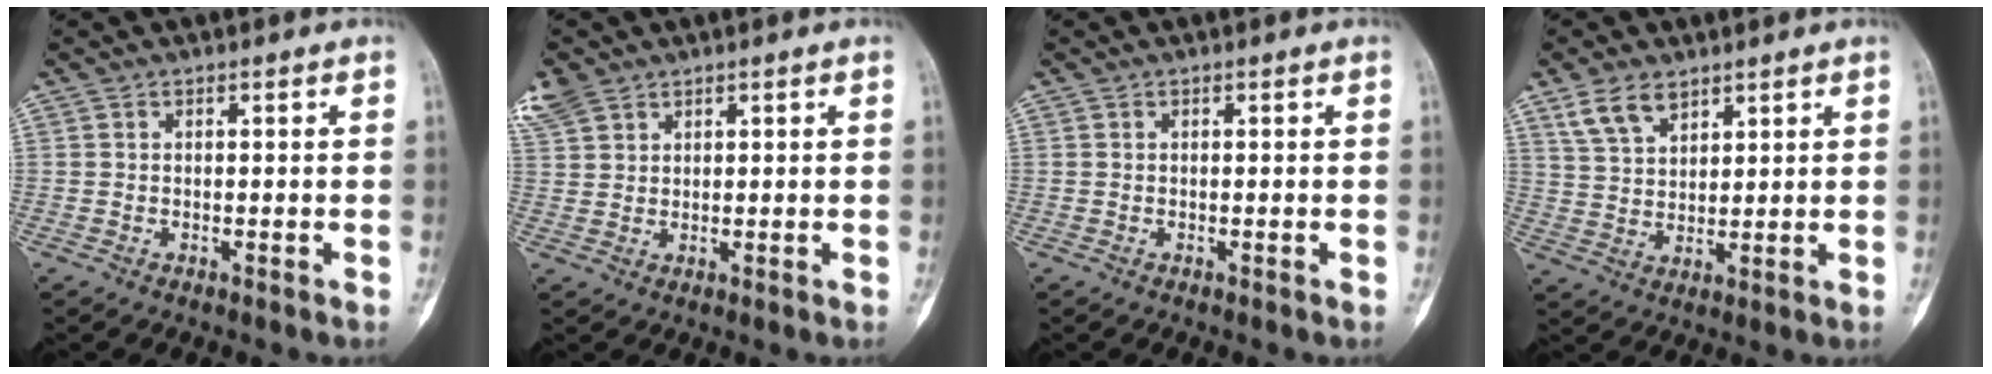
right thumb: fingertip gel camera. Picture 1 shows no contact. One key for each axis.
{"total": 5.7, "fx": 3.7, "fy": 3.8, "fz": 2.0, "tx": -0.043, "ty": 0.009, "tz": 0.087}
{"total": 0.0}
{"total": 6.7, "fx": 4.5, "fy": 3.6, "fz": 3.4, "tx": -0.055, "ty": -0.019, "tz": 0.095}